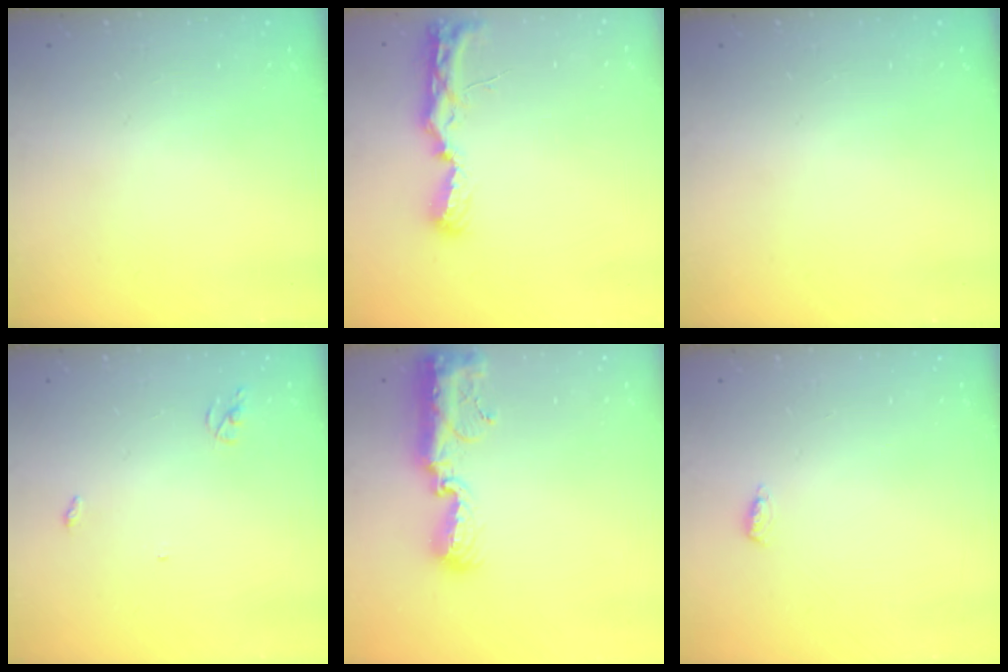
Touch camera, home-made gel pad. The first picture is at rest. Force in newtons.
{"total": 7.7, "press": 7.7, "slide": 0.5}
{"total": 0.0}
{"total": 2.6, "press": 2.6, "slide": 0.2}
{"total": 12.1, "press": 12.0, "slide": 0.9}
{"total": 4.4, "press": 4.1, "slide": 1.5}